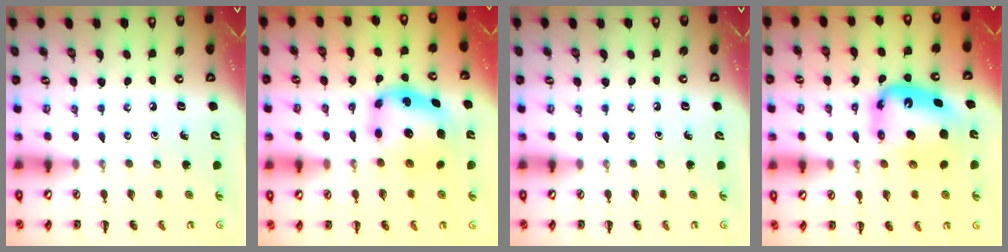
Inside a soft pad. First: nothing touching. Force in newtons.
{"total": 5.8, "press": 5.7, "slide": 1.2}
{"total": 0.0}
{"total": 11.6, "press": 11.1, "slide": 3.3}